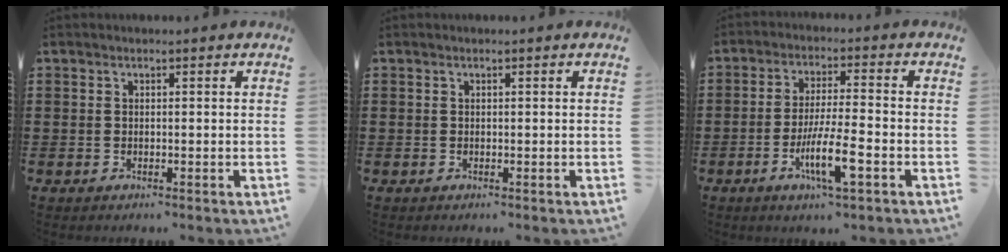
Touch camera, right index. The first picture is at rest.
{"total": 0.0}
{"total": 8.3, "force": [-3.5, 1.2, 7.4], "torque": [-0.144, -0.012, -0.064]}